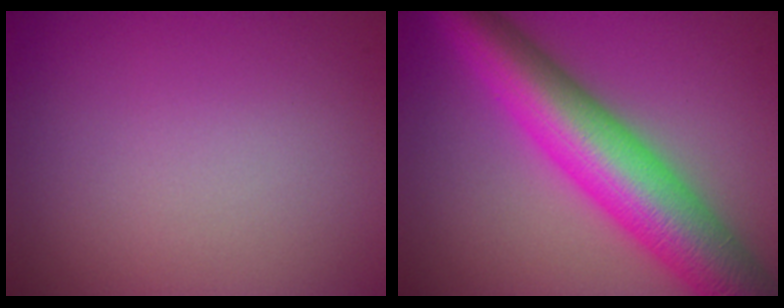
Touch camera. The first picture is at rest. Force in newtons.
{"total": 10.8, "press": 10.8, "slide": 0.0}